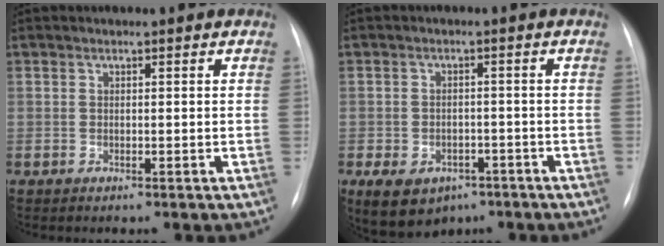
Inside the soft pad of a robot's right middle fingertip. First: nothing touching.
{"total": 10.0, "force": [-5.3, 7.1, 4.6], "torque": [-0.095, 0.007, -0.068]}